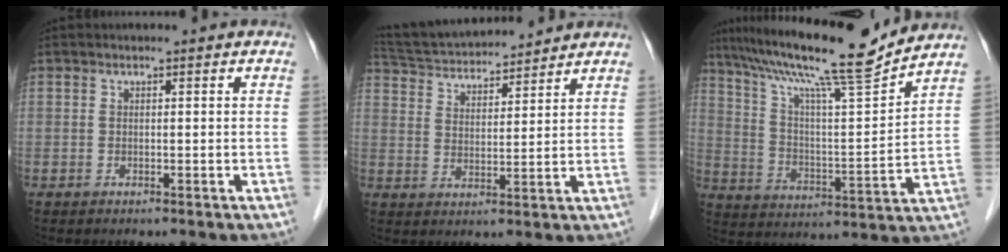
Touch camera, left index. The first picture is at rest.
{"total": 14.2, "force": [13.3, 2.2, 4.6], "torque": [-0.086, 0.031, 0.223]}
{"total": 18.1, "force": [15.4, -0.5, 9.5], "torque": [-0.165, -0.003, 0.248]}